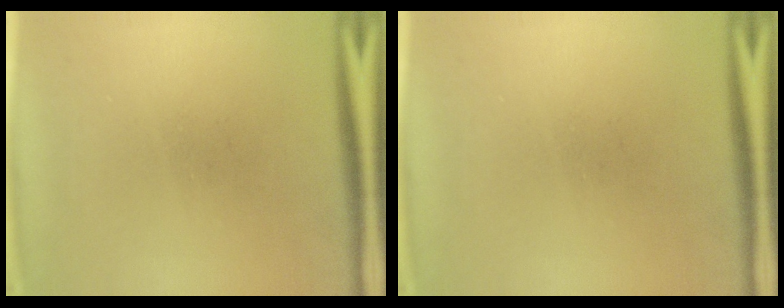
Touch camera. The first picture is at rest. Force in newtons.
{"total": 0.0}